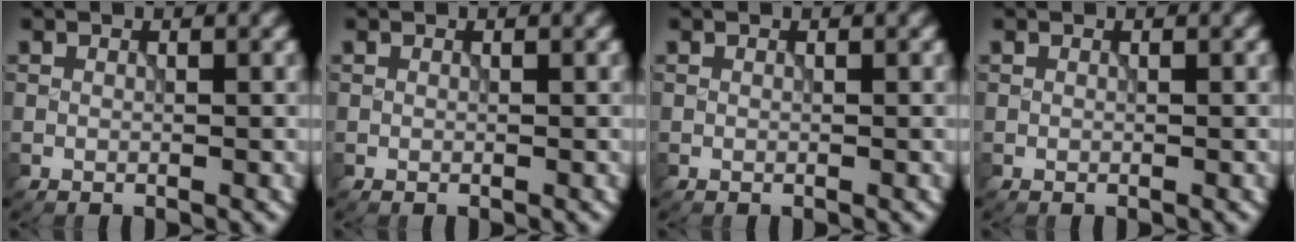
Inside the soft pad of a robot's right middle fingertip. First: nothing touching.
{"total": 0.0}
{"total": 0.0}
{"total": 0.0}